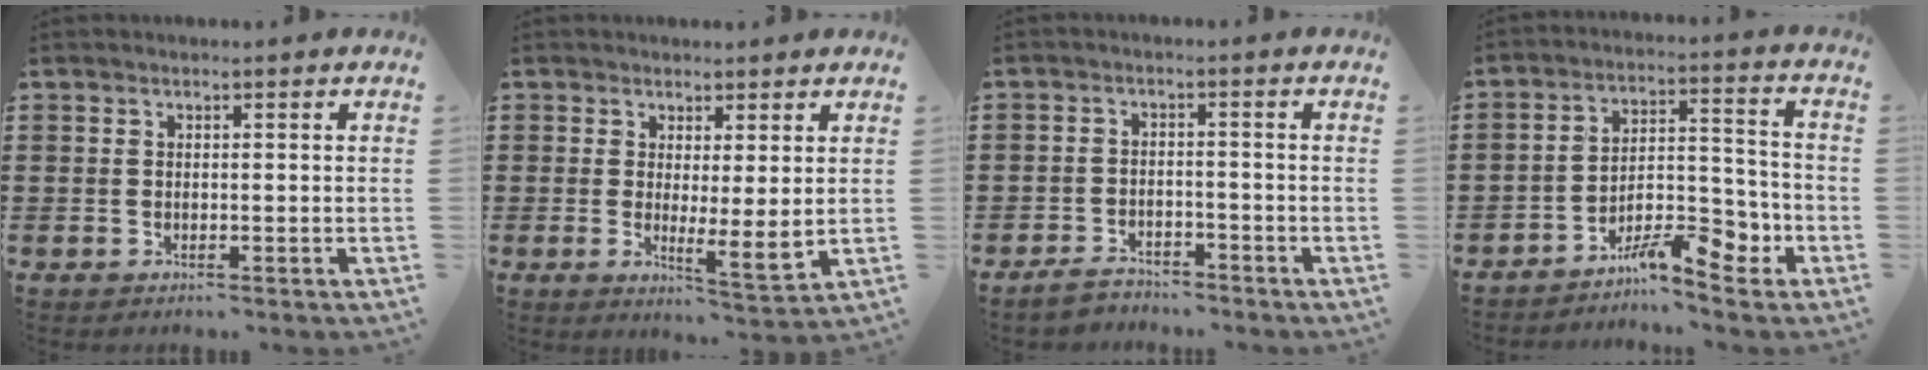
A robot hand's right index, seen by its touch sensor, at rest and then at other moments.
{"total": 4.1, "force": [1.7, 0.9, 3.6], "torque": [-0.065, -0.018, 0.030]}
{"total": 2.8, "force": [-2.7, 0.7, 0.4], "torque": [-0.012, 0.006, -0.056]}
{"total": 8.5, "force": [-6.2, 2.4, 5.3], "torque": [-0.082, 0.016, -0.111]}